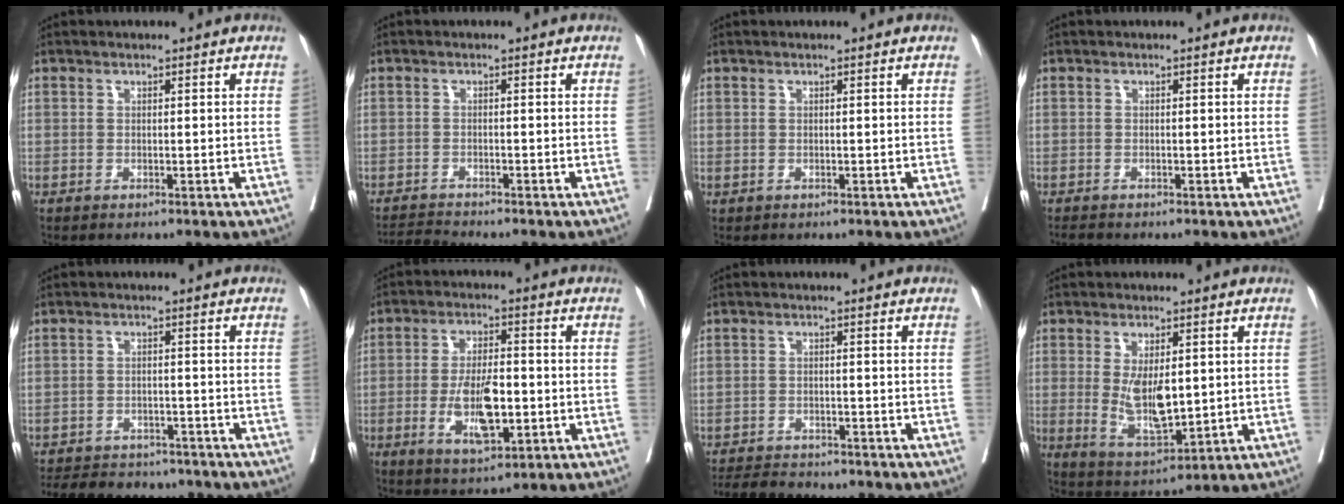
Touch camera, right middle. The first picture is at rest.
{"total": 2.3, "force": [-2.2, -0.8, -0.2], "torque": [-0.002, -0.018, -0.039]}
{"total": 0.0}
{"total": 0.9, "force": [-0.8, 0.1, 0.2], "torque": [-0.011, -0.004, -0.015]}
{"total": 11.2, "force": [-9.9, 4.3, 2.8], "torque": [-0.051, 0.004, -0.129]}
{"total": 9.2, "force": [-2.2, 3.1, 8.3], "torque": [-0.158, -0.006, -0.031]}
{"total": 6.3, "force": [-6.0, 1.4, 1.3], "torque": [-0.016, -0.013, -0.094]}
{"total": 8.4, "force": [0.5, 3.3, 7.7], "torque": [-0.151, -0.016, 0.021]}